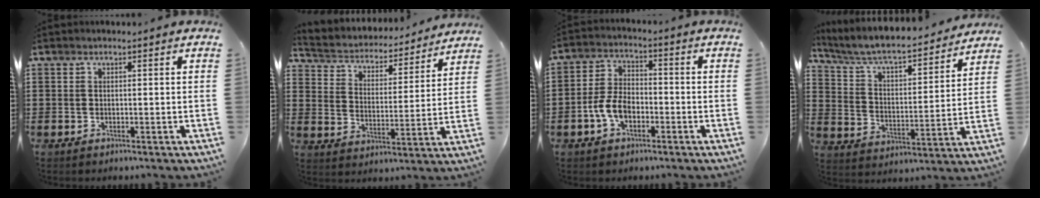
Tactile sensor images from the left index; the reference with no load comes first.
{"total": 3.2, "force": [3.2, 0.7, 0.2], "torque": [-0.027, -0.031, 0.044]}
{"total": 6.0, "force": [-2.4, 3.5, 4.4], "torque": [-0.109, 0.001, -0.052]}
{"total": 6.1, "force": [5.5, 0.7, 2.6], "torque": [-0.076, -0.040, 0.087]}